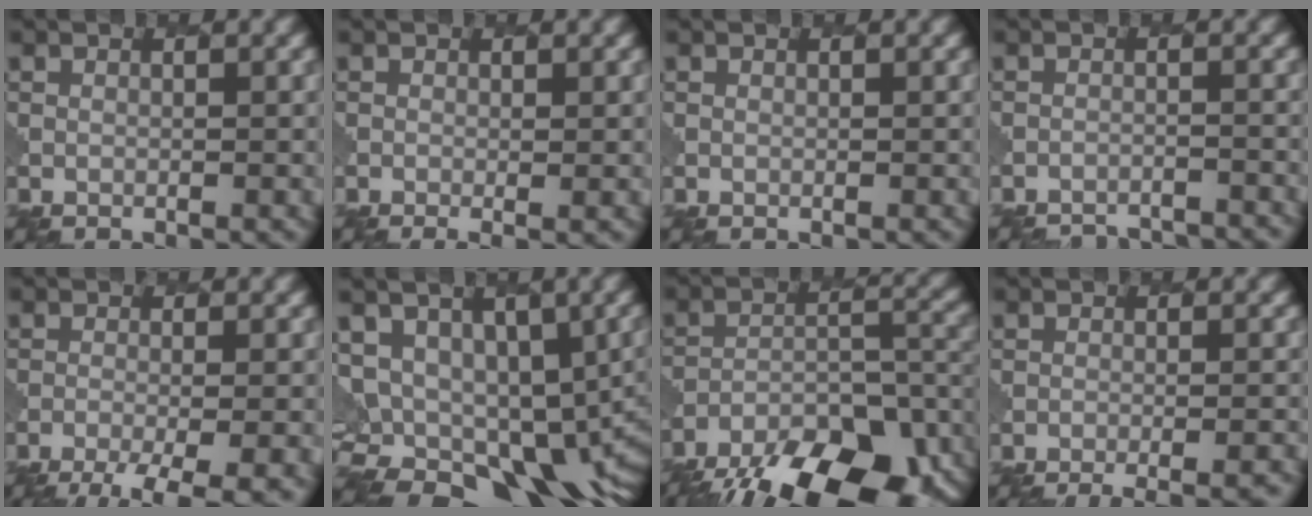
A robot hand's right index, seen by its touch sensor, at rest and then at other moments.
{"total": 2.2, "force": [-0.3, 0.7, 2.0], "torque": [-0.027, 0.004, 0.001]}
{"total": 0.0}
{"total": 8.3, "force": [-8.2, 1.3, 0.7], "torque": [-0.008, 0.007, -0.107]}
{"total": 7.0, "force": [-4.9, 1.5, 4.7], "torque": [-0.087, -0.020, -0.072]}
{"total": 13.2, "force": [-0.4, 8.4, 10.2], "torque": [-0.151, -0.025, 0.032]}
{"total": 14.5, "force": [-10.4, 5.5, 8.5], "torque": [-0.184, -0.007, -0.159]}
{"total": 8.3, "force": [-7.3, 2.2, 3.4], "torque": [-0.030, 0.002, -0.068]}